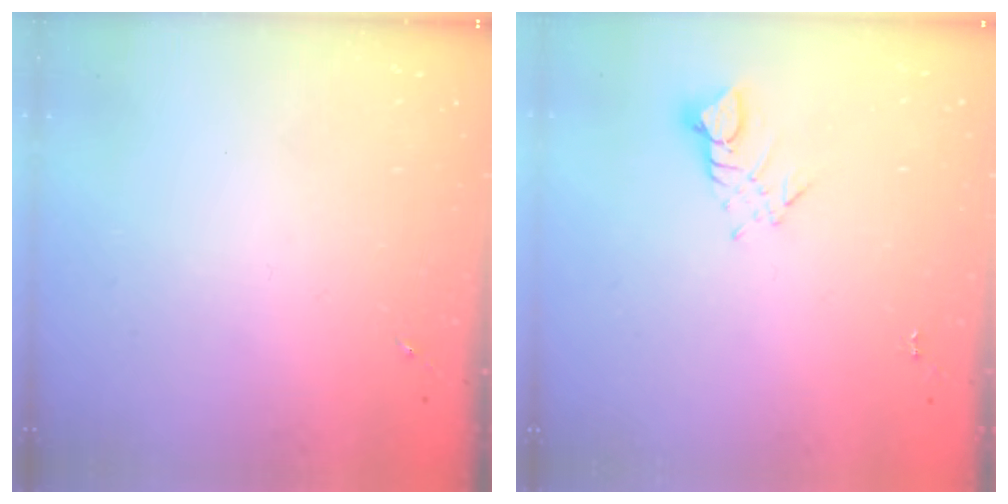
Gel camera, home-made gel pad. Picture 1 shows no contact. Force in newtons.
{"total": 3.5, "press": 3.5, "slide": 0.3}